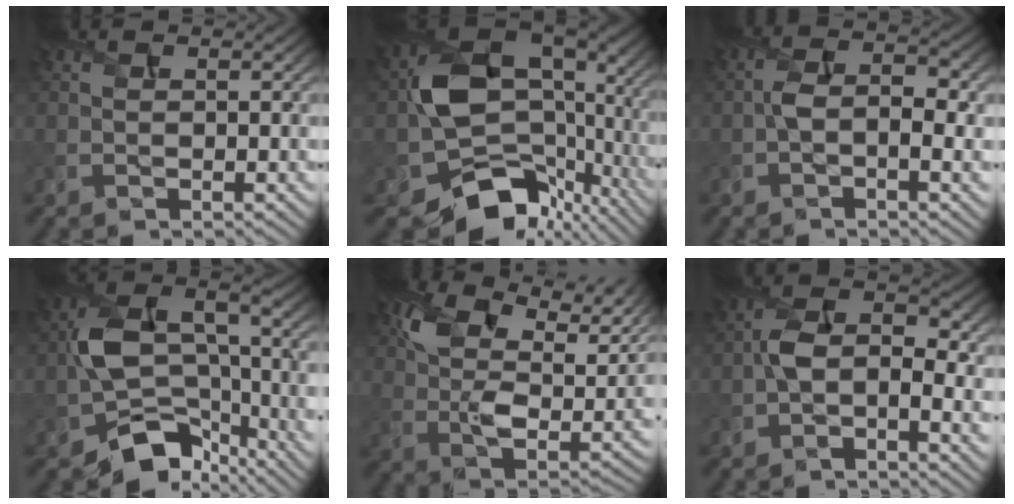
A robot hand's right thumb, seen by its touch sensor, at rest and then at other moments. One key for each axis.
{"total": 16.9, "fx": -3.8, "fy": 12.7, "fz": 10.5, "tx": -0.178, "ty": -0.049, "tz": -0.044}
{"total": 5.1, "fx": -0.8, "fy": 2.4, "fz": 4.5, "tx": -0.087, "ty": 0.005, "tz": -0.017}
{"total": 12.5, "fx": -4.9, "fy": 7.5, "fz": 8.7, "tx": -0.150, "ty": -0.016, "tz": -0.089}
{"total": 15.0, "fx": 7.8, "fy": 7.4, "fz": 10.5, "tx": -0.225, "ty": 0.001, "tz": 0.145}
{"total": 6.9, "fx": -1.7, "fy": 3.5, "fz": 5.6, "tx": -0.105, "ty": 0.008, "tz": -0.036}